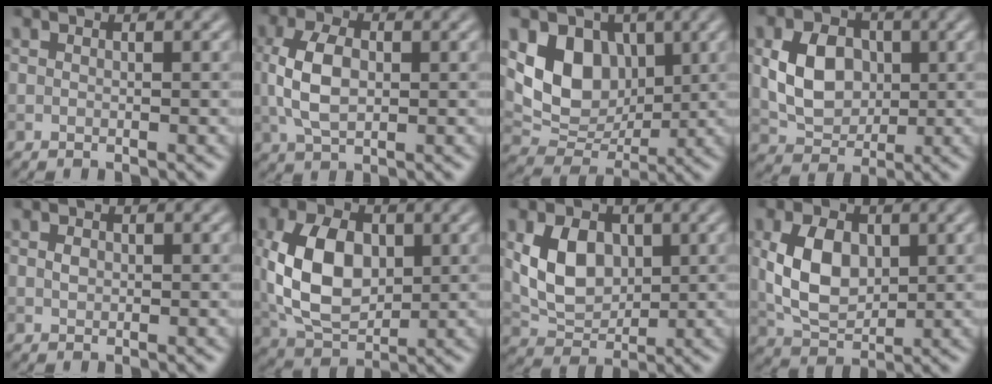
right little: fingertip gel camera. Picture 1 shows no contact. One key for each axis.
{"total": 5.1, "fx": 0.1, "fy": 3.1, "fz": 4.0, "tx": -0.090, "ty": 0.001, "tz": 0.003}
{"total": 7.0, "fx": 1.7, "fy": 5.4, "fz": 4.1, "tx": -0.073, "ty": -0.011, "tz": 0.028}
{"total": 5.5, "fx": 0.4, "fy": 4.3, "fz": 3.5, "tx": -0.074, "ty": -0.001, "tz": 0.009}
{"total": 0.7, "fx": 0.0, "fy": 0.6, "fz": 0.4, "tx": -0.011, "ty": -0.002, "tz": 0.002}
{"total": 8.5, "fx": 0.7, "fy": 5.6, "fz": 6.4, "tx": -0.139, "ty": 0.001, "tz": 0.012}
{"total": 5.5, "fx": 0.9, "fy": 4.0, "fz": 3.7, "tx": -0.078, "ty": -0.003, "tz": 0.019}
{"total": 5.9, "fx": 0.6, "fy": 4.0, "fz": 4.4, "tx": -0.094, "ty": -0.001, "tz": 0.016}